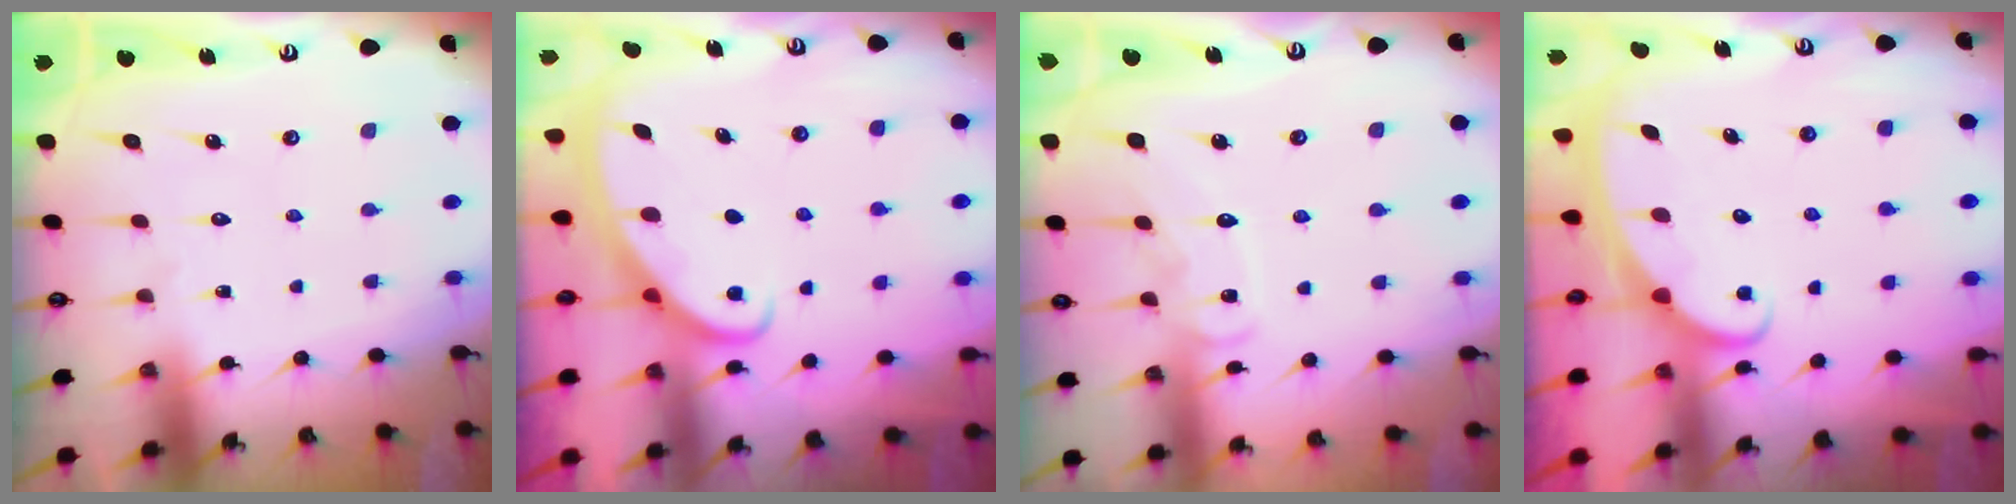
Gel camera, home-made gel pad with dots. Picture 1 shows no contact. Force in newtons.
{"total": 2.8, "press": 2.8, "slide": 0.4}
{"total": 9.0, "press": 9.0, "slide": 0.6}
{"total": 2.4, "press": 2.4, "slide": 0.3}